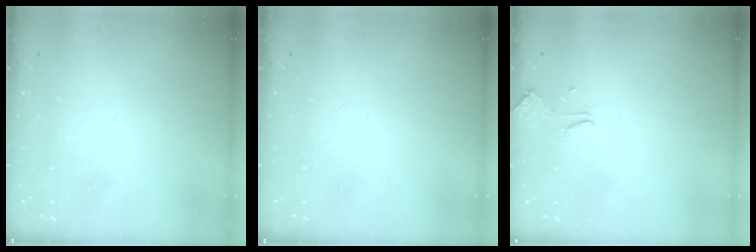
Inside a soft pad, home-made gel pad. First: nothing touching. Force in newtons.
{"total": 0.0}
{"total": 0.9, "press": 0.8, "slide": 0.5}